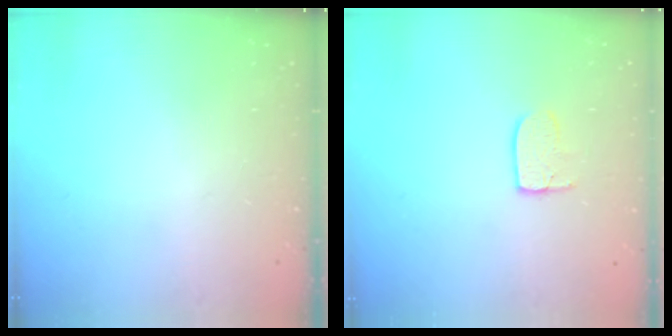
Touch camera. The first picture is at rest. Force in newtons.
{"total": 5.9, "press": 5.9, "slide": 0.4}